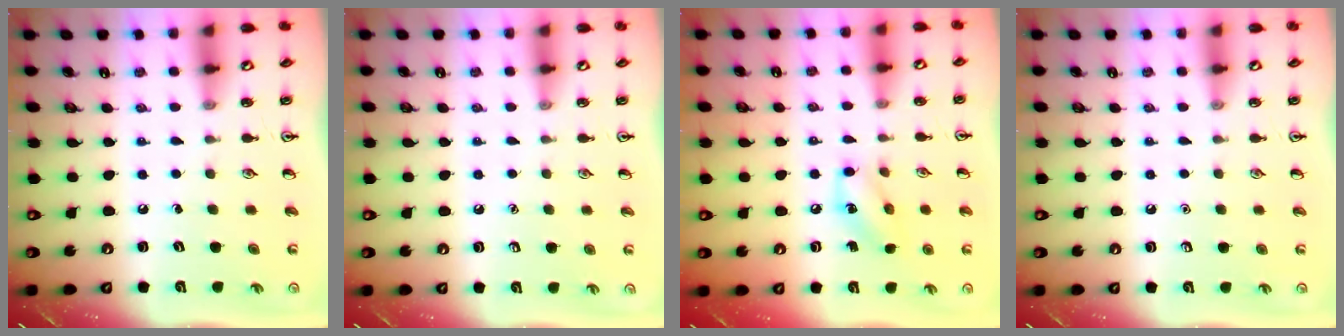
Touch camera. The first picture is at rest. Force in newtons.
{"total": 0.0}
{"total": 7.8, "press": 7.8, "slide": 0.6}
{"total": 0.0}